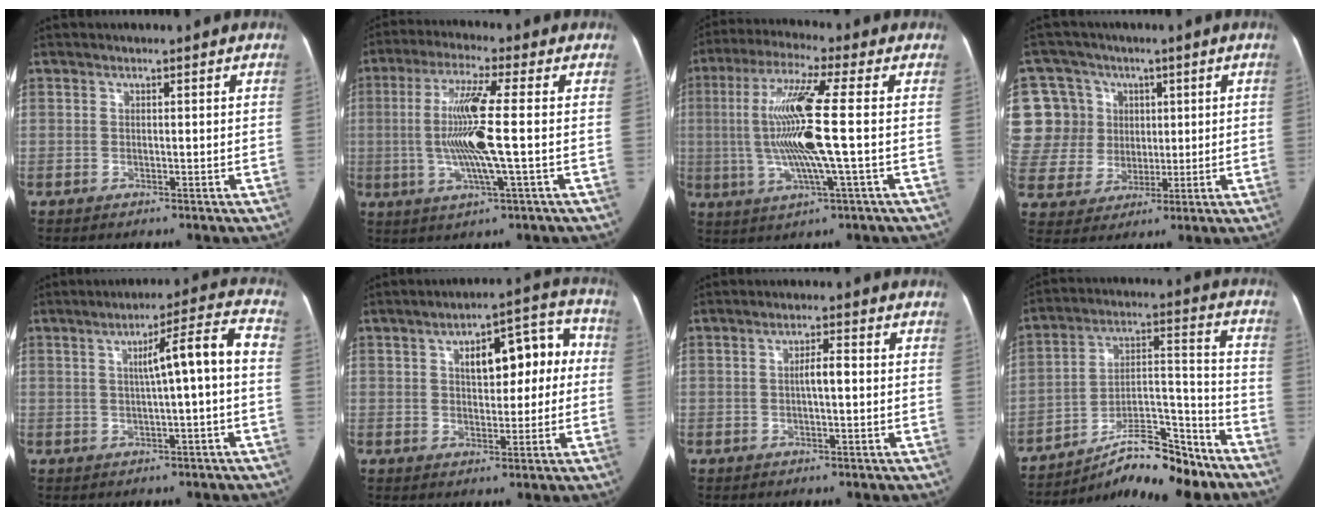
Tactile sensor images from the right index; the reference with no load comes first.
{"total": 11.0, "force": [-0.5, 0.1, 11.0], "torque": [-0.225, 0.001, -0.014]}
{"total": 13.4, "force": [-0.2, -0.2, 13.4], "torque": [-0.274, 0.005, -0.008]}
{"total": 15.6, "force": [4.2, 14.2, 4.9], "torque": [-0.154, 0.058, 0.099]}
{"total": 8.2, "force": [0.3, -0.1, 8.2], "torque": [-0.121, 0.024, 0.004]}
{"total": 10.7, "force": [1.5, 4.9, 9.4], "torque": [-0.116, 0.051, 0.025]}
{"total": 2.8, "force": [-0.1, 0.6, 2.8], "torque": [-0.048, 0.009, -0.001]}
{"total": 15.5, "force": [-12.7, 3.6, 8.1], "torque": [-0.116, 0.042, -0.204]}